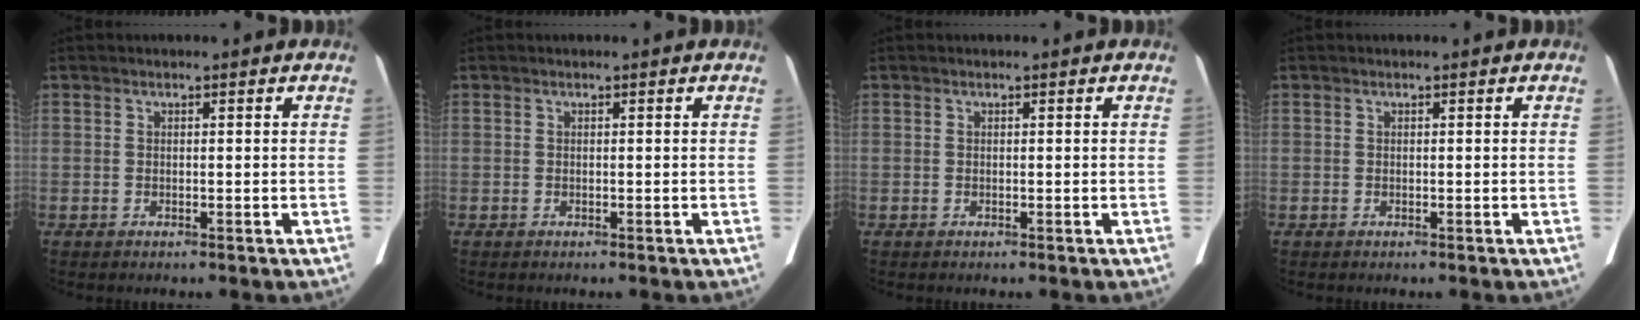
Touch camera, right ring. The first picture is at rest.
{"total": 0.0}
{"total": 0.0}
{"total": 0.0}